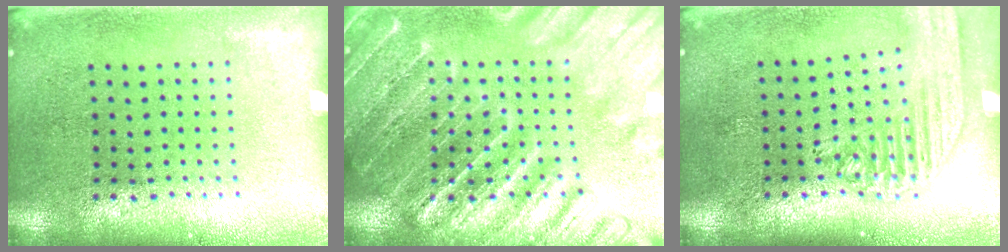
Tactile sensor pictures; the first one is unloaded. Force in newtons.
{"total": 4.1, "press": 4.0, "slide": 0.5}
{"total": 1.9, "press": 1.7, "slide": 0.9}